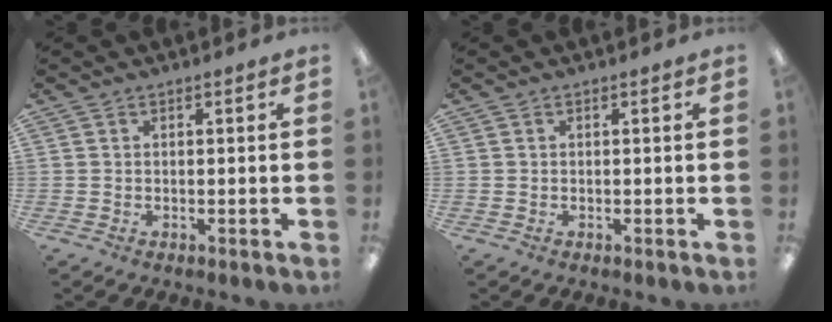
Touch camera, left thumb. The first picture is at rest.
{"total": 0.0}